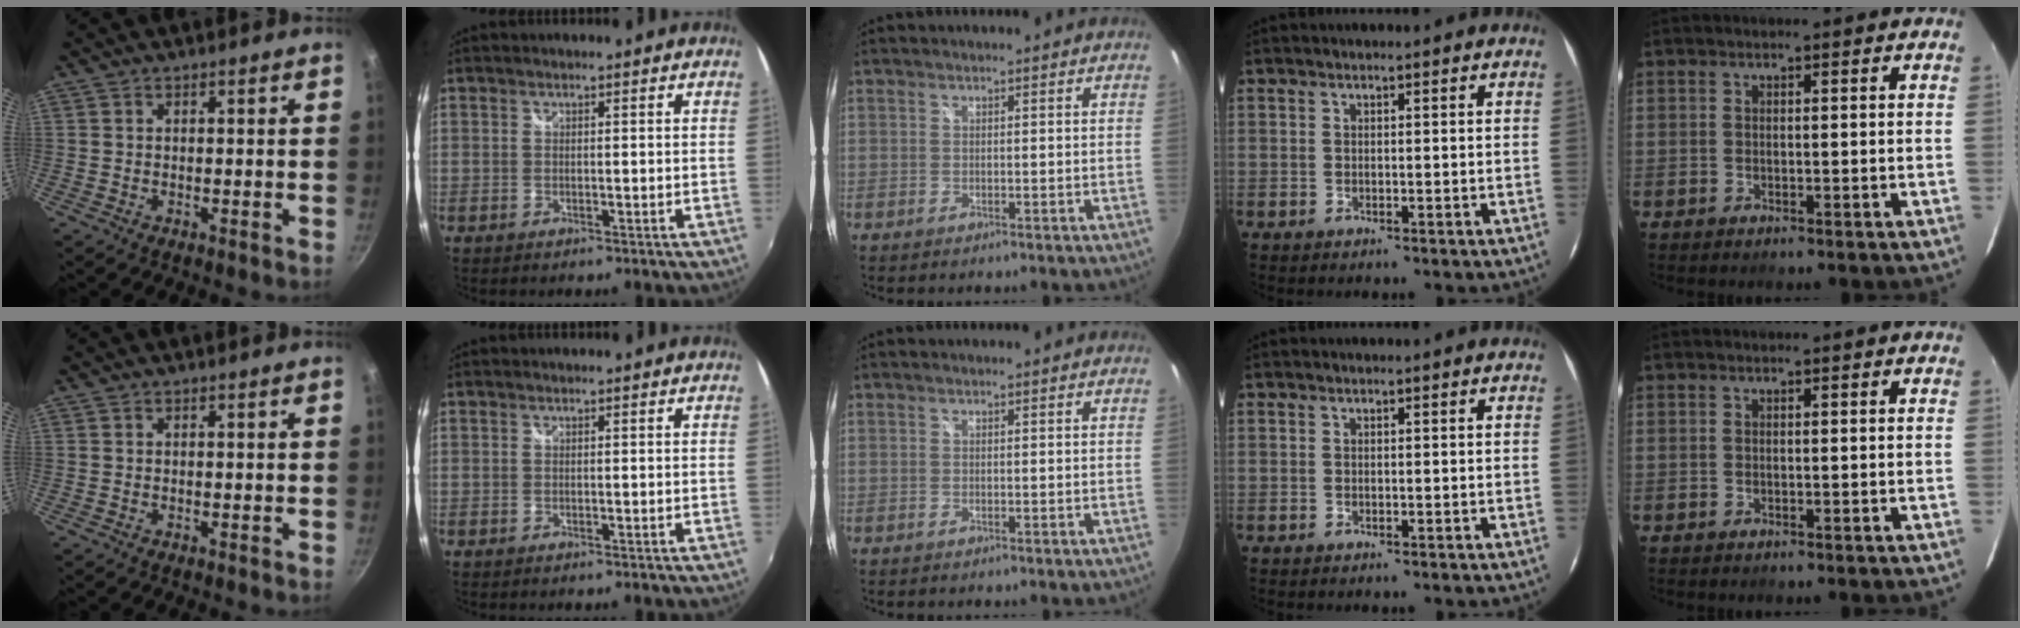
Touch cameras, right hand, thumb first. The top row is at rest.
{}